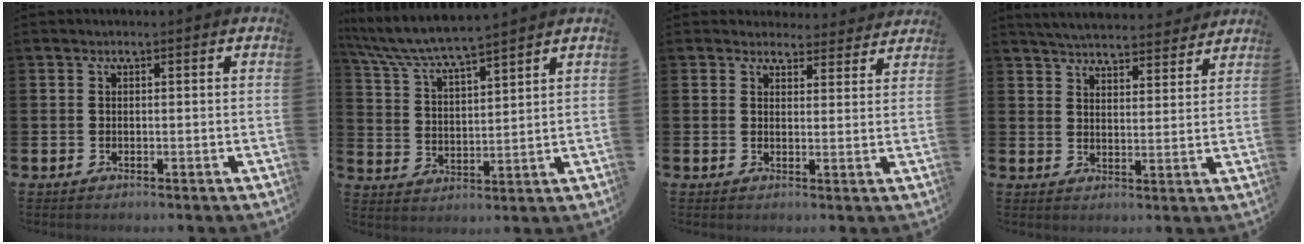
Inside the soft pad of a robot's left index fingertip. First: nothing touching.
{"total": 6.3, "force": [6.1, 0.2, 1.7], "torque": [-0.059, -0.040, 0.105]}
{"total": 3.6, "force": [3.4, 1.2, -0.1], "torque": [0.005, -0.021, 0.059]}
{"total": 5.1, "force": [5.1, 0.7, 0.5], "torque": [-0.021, -0.037, 0.089]}